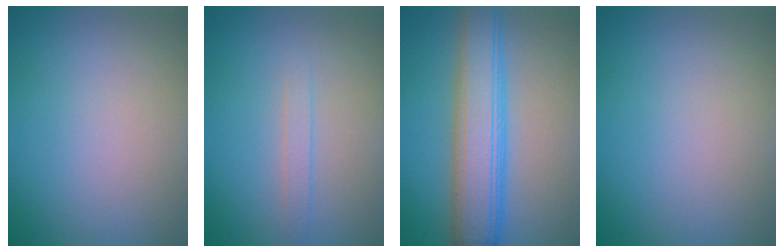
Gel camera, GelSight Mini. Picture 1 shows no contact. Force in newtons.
{"total": 1.2, "press": 1.2, "slide": 0.1}
{"total": 6.9, "press": 6.9, "slide": 0.1}
{"total": 0.0}